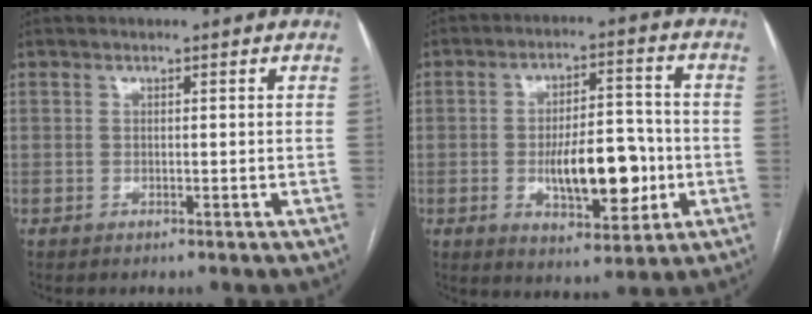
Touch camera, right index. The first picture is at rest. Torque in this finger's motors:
{"motor_torque": [1.75, -0.28, 0.56, 0.14]}